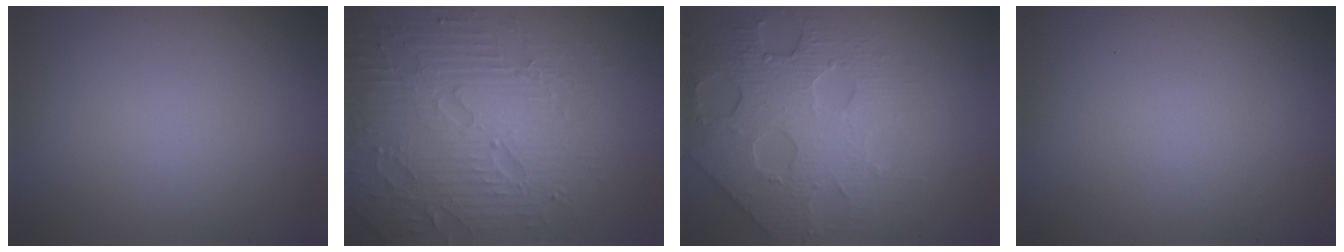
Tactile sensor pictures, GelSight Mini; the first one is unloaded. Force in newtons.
{"total": 8.0, "press": 6.1, "slide": 5.2}
{"total": 7.1, "press": 5.5, "slide": 4.5}
{"total": 0.0}